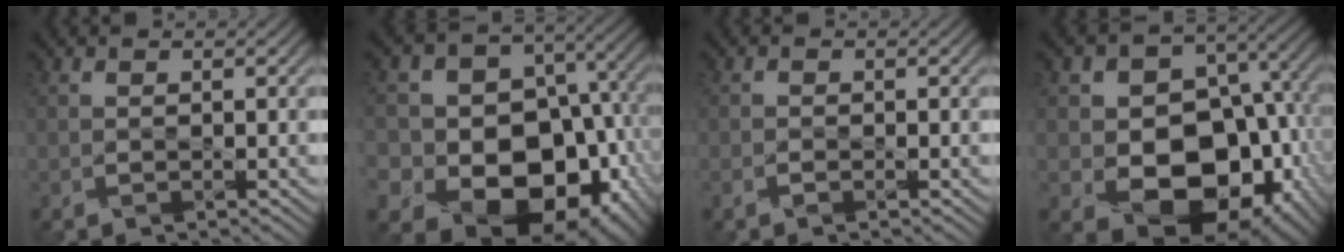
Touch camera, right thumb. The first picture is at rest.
{"total": 20.4, "force": [-6.0, 16.6, 10.2], "torque": [-0.190, -0.020, -0.085]}
{"total": 0.9, "force": [-0.6, 0.4, 0.6], "torque": [-0.012, 0.002, -0.011]}
{"total": 18.2, "force": [-2.8, 14.5, 10.7], "torque": [-0.149, -0.031, -0.039]}